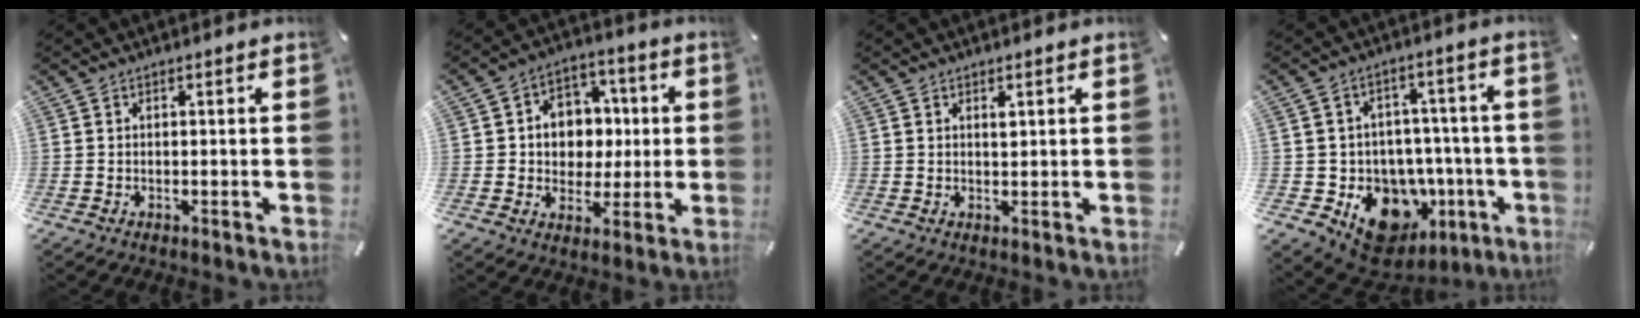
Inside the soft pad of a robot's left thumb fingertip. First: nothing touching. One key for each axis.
{"total": 9.5, "fx": 0.2, "fy": 8.9, "fz": 3.2, "tx": -0.044, "ty": 0.000, "tz": 0.007}
{"total": 1.4, "fx": 0.7, "fy": 0.6, "fz": 1.0, "tx": -0.014, "ty": -0.002, "tz": 0.011}
{"total": 15.0, "fx": -5.9, "fy": 11.6, "fz": 7.6, "tx": -0.081, "ty": 0.025, "tz": -0.084}